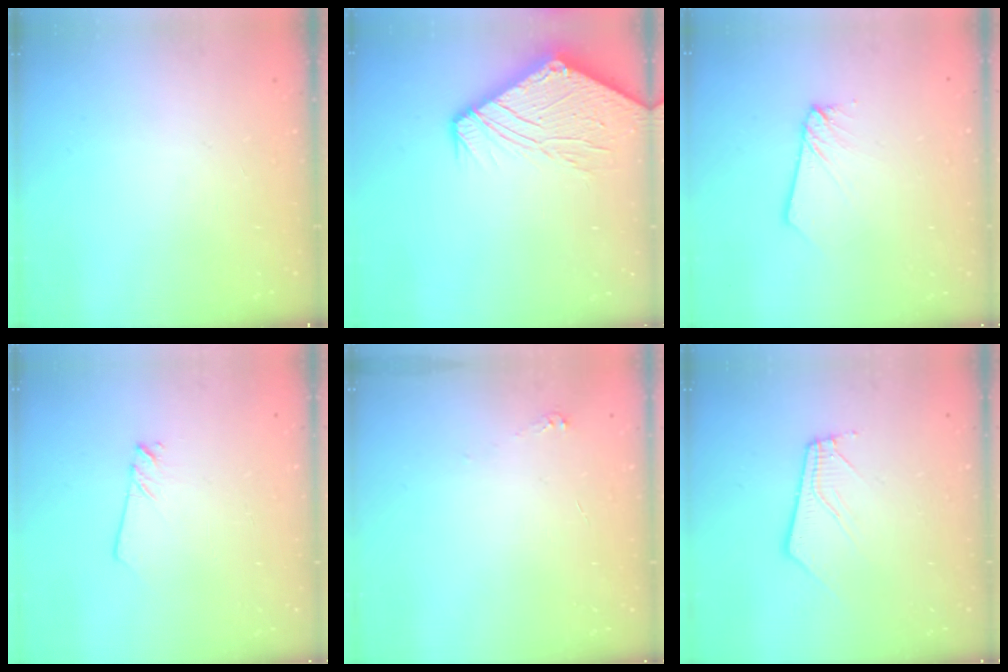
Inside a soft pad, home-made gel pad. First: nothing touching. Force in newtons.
{"total": 13.5, "press": 13.4, "slide": 1.8}
{"total": 2.6, "press": 2.6, "slide": 0.2}
{"total": 2.0, "press": 2.0, "slide": 0.1}
{"total": 2.5, "press": 2.5, "slide": 0.3}
{"total": 5.5, "press": 5.5, "slide": 0.4}